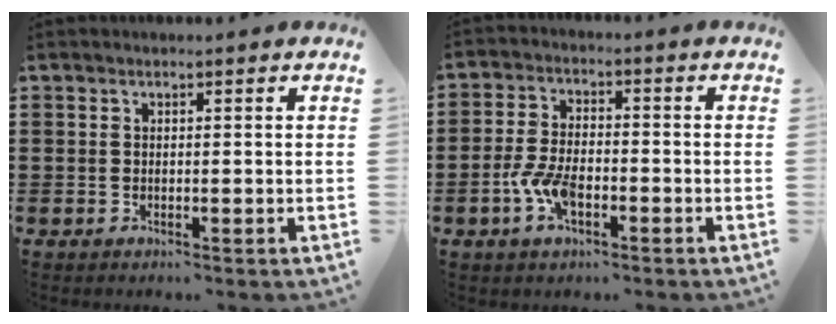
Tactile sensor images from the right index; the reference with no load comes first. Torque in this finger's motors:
{"motor_torque": [2.04, 0.10, 0.77, 0.18]}